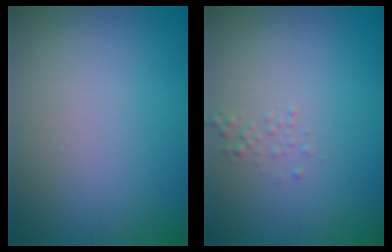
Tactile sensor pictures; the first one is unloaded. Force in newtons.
{"total": 0.7, "press": 0.6, "slide": 0.1}